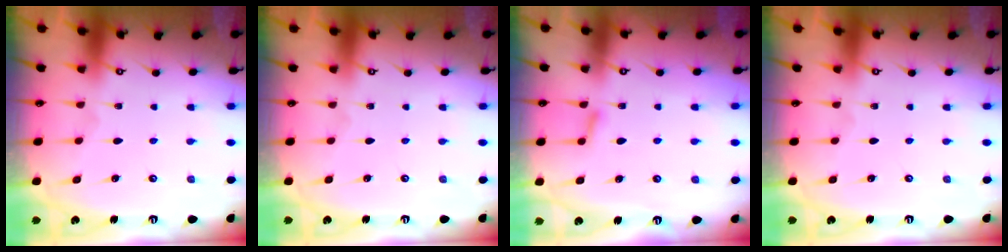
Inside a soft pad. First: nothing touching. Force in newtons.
{"total": 0.0}
{"total": 4.7, "press": 4.6, "slide": 0.8}
{"total": 0.0}